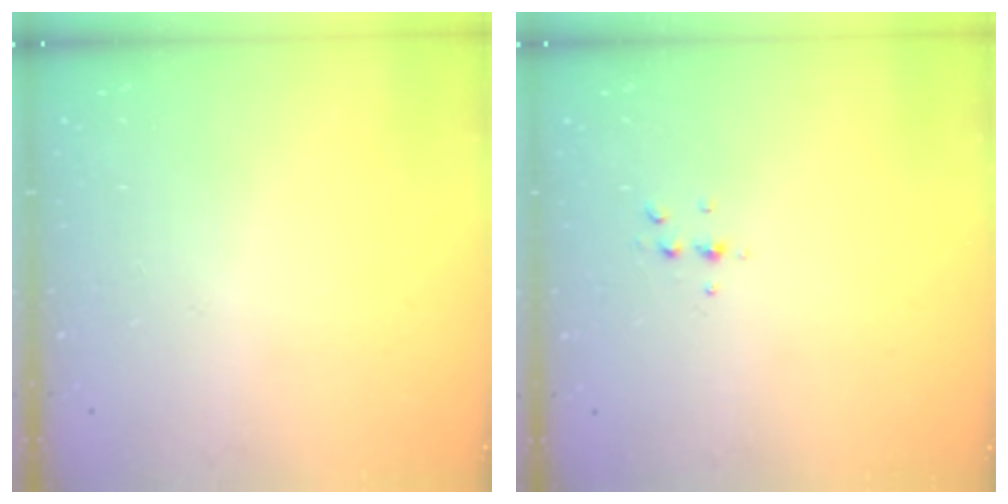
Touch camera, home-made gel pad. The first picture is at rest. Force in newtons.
{"total": 4.1, "press": 4.0, "slide": 0.9}